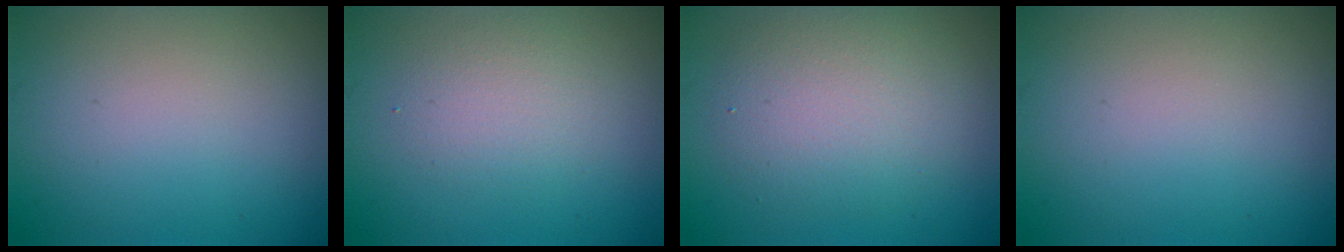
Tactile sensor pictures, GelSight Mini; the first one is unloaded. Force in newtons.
{"total": 2.3, "press": 2.3, "slide": 0.2}
{"total": 4.6, "press": 4.6, "slide": 0.4}
{"total": 0.0}